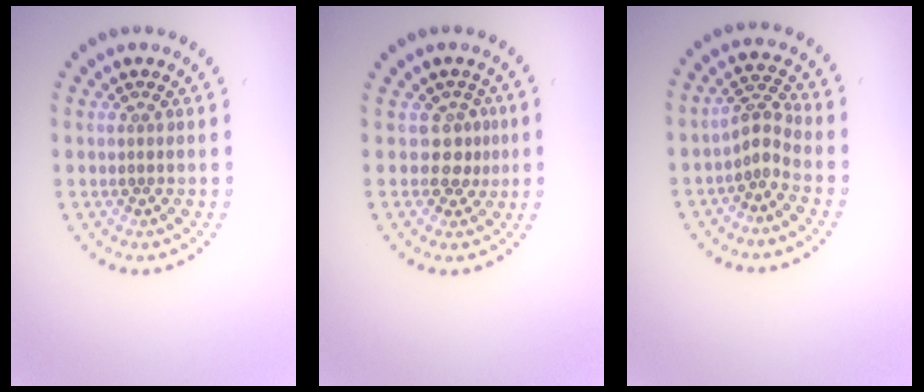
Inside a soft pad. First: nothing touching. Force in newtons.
{"total": 1.9, "press": 1.4, "slide": 1.4}
{"total": 2.1, "press": 1.5, "slide": 1.5}